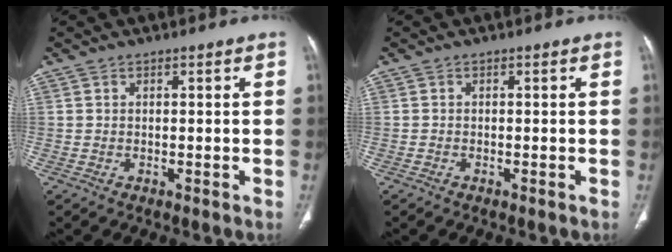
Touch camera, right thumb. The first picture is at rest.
{"total": 0.0}